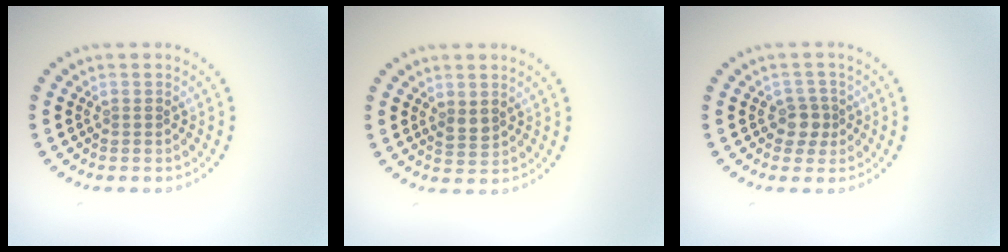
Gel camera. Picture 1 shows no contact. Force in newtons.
{"total": 1.2, "press": 1.1, "slide": 0.4}
{"total": 1.9, "press": 1.5, "slide": 1.1}